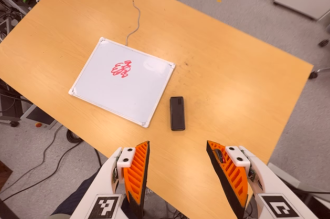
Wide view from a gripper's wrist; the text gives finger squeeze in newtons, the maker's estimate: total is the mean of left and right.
{"total": 0.0}